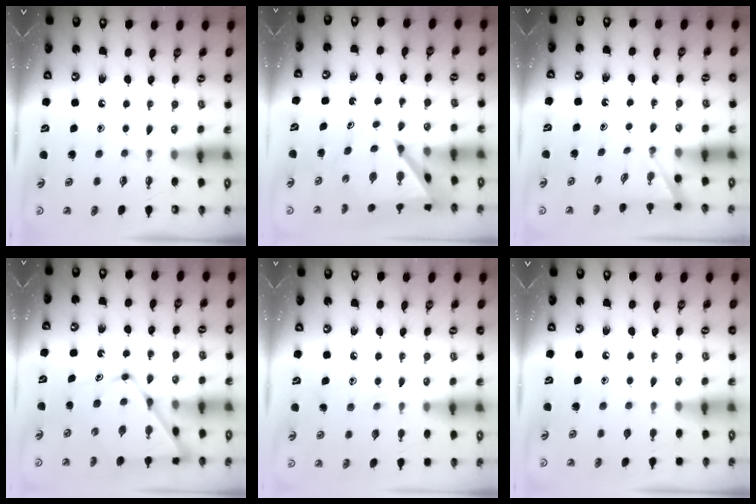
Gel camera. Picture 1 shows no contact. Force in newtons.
{"total": 6.4, "press": 6.4, "slide": 0.4}
{"total": 1.2, "press": 1.2, "slide": 0.1}
{"total": 12.9, "press": 12.8, "slide": 1.1}
{"total": 6.9, "press": 6.9, "slide": 0.3}
{"total": 0.0}